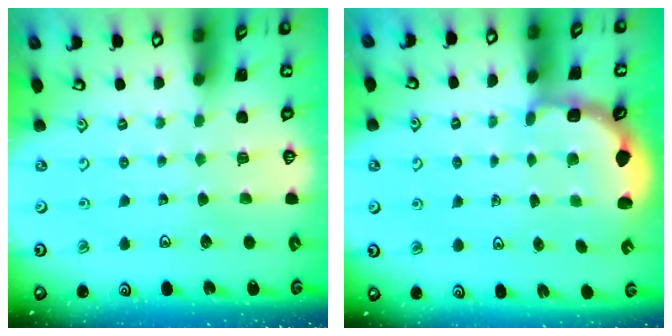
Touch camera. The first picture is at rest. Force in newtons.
{"total": 2.8, "press": 2.4, "slide": 1.4}